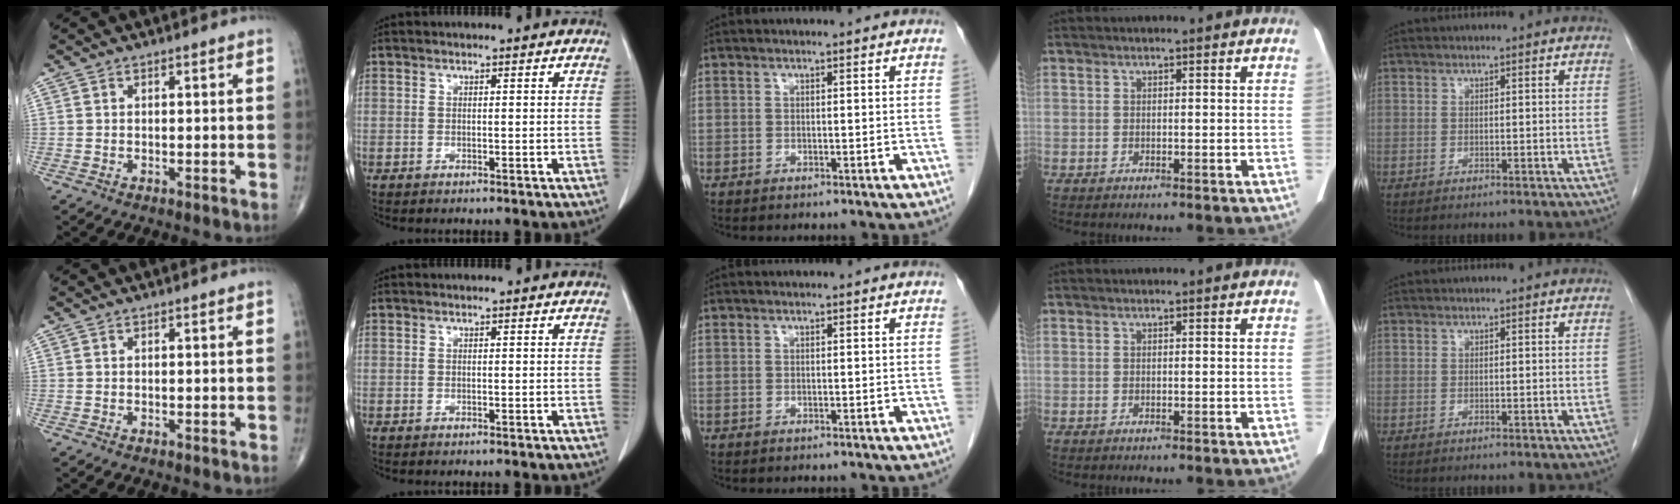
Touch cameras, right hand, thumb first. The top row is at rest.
{}